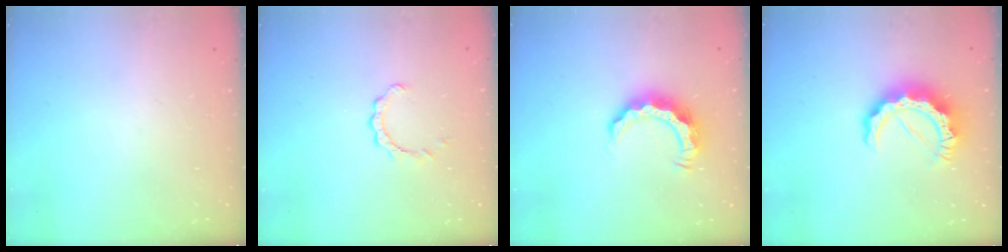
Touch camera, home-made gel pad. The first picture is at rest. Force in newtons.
{"total": 2.9, "press": 2.9, "slide": 0.3}
{"total": 8.4, "press": 8.4, "slide": 0.5}
{"total": 10.3, "press": 10.3, "slide": 1.0}